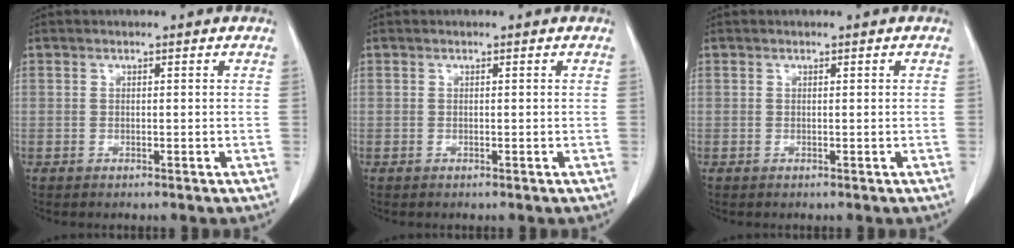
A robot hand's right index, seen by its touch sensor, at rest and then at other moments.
{"total": 0.0}
{"total": 0.0}